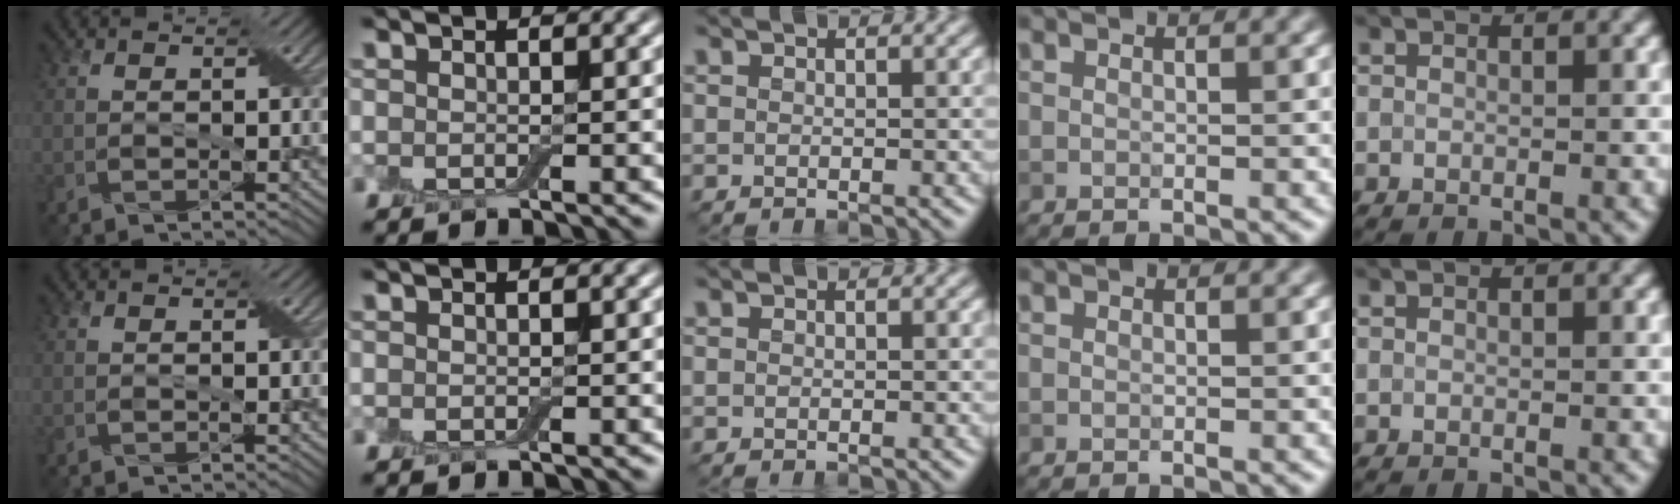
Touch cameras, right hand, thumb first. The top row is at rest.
{}